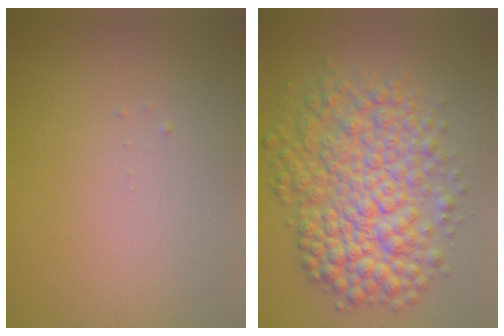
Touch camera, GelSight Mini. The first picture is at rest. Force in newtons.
{"total": 8.2, "press": 8.2, "slide": 0.1}